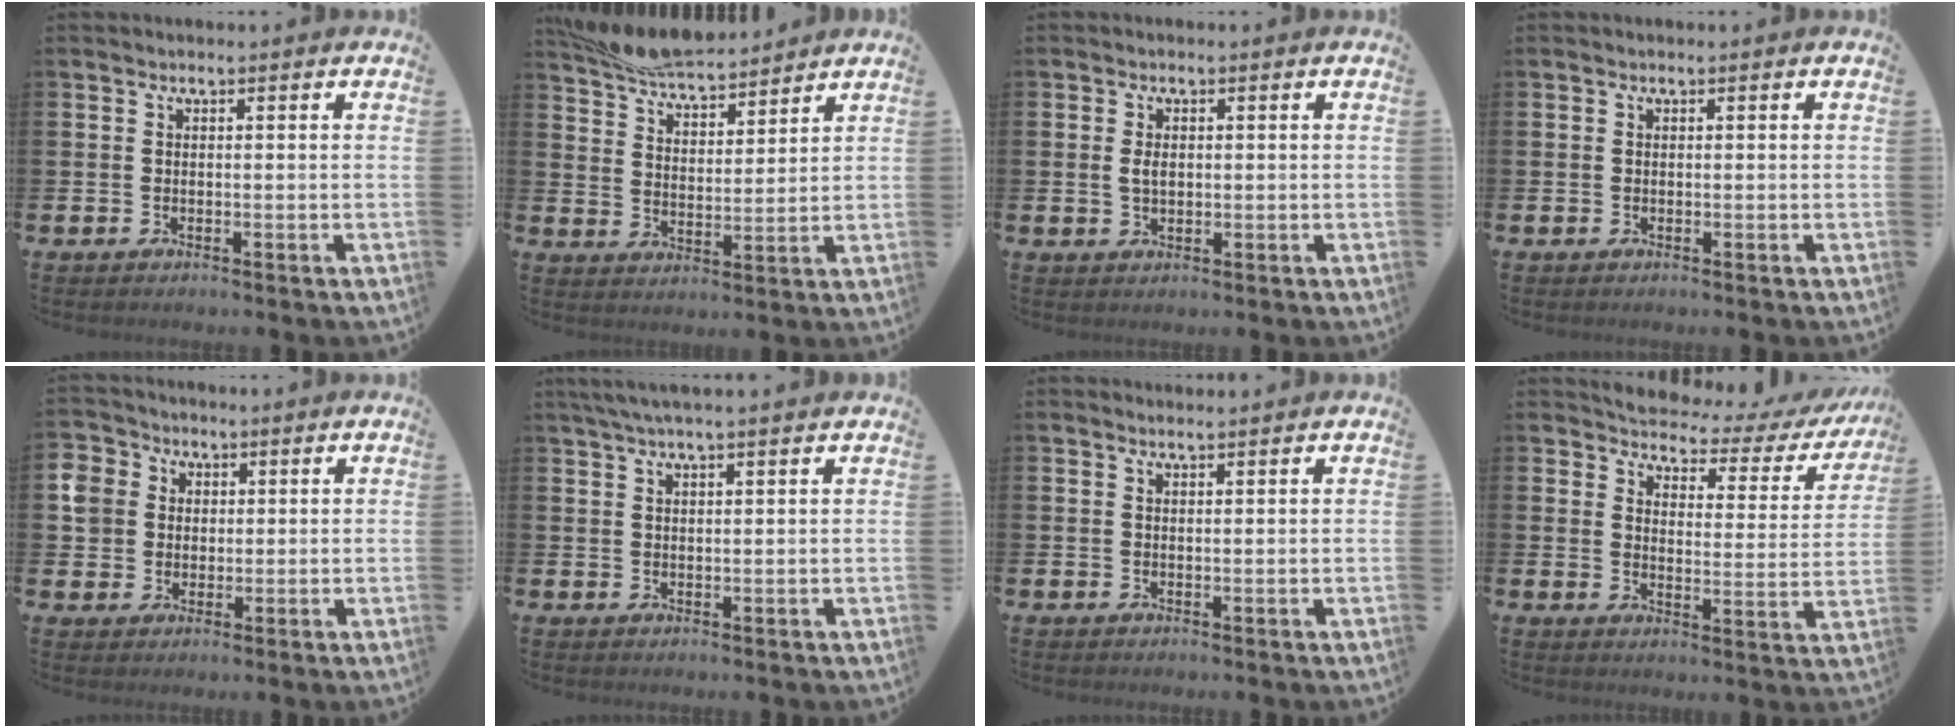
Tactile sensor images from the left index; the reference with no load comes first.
{"total": 7.6, "force": [7.3, 1.0, 1.7], "torque": [-0.059, -0.037, 0.135]}
{"total": 1.9, "force": [0.4, 1.1, 1.4], "torque": [-0.014, -0.001, 0.003]}
{"total": 0.0}
{"total": 5.7, "force": [2.0, 5.2, 0.8], "torque": [-0.026, 0.010, 0.034]}
{"total": 3.0, "force": [2.6, 0.0, 1.7], "torque": [-0.036, -0.001, 0.046]}
{"total": 0.9, "force": [0.9, -0.1, 0.1], "torque": [0.006, -0.005, 0.016]}
{"total": 4.0, "force": [3.8, 1.2, 0.7], "torque": [-0.027, -0.038, 0.054]}